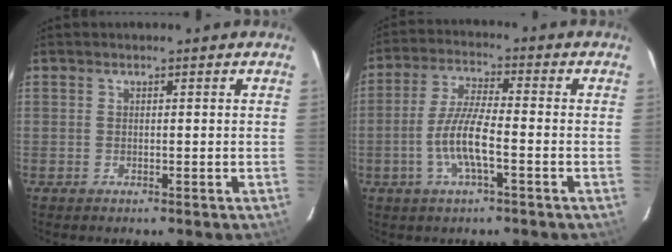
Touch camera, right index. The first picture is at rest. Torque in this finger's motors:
{"motor_torque": [1.50, -0.54, 0.62, 0.17]}